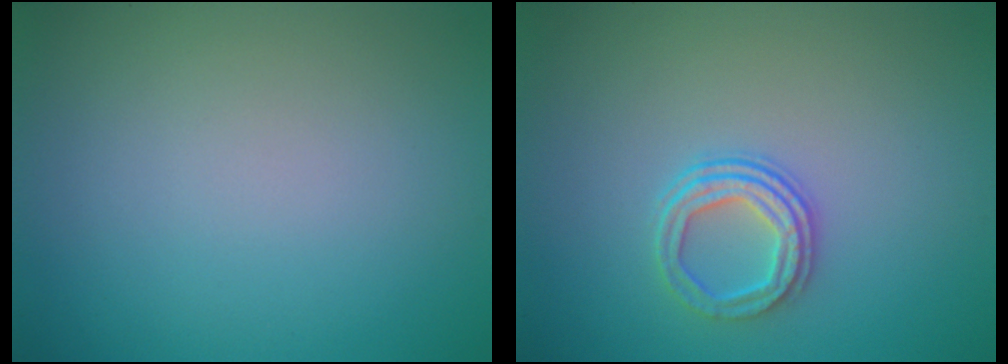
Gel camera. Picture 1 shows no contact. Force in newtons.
{"total": 2.8, "press": 2.3, "slide": 1.5}